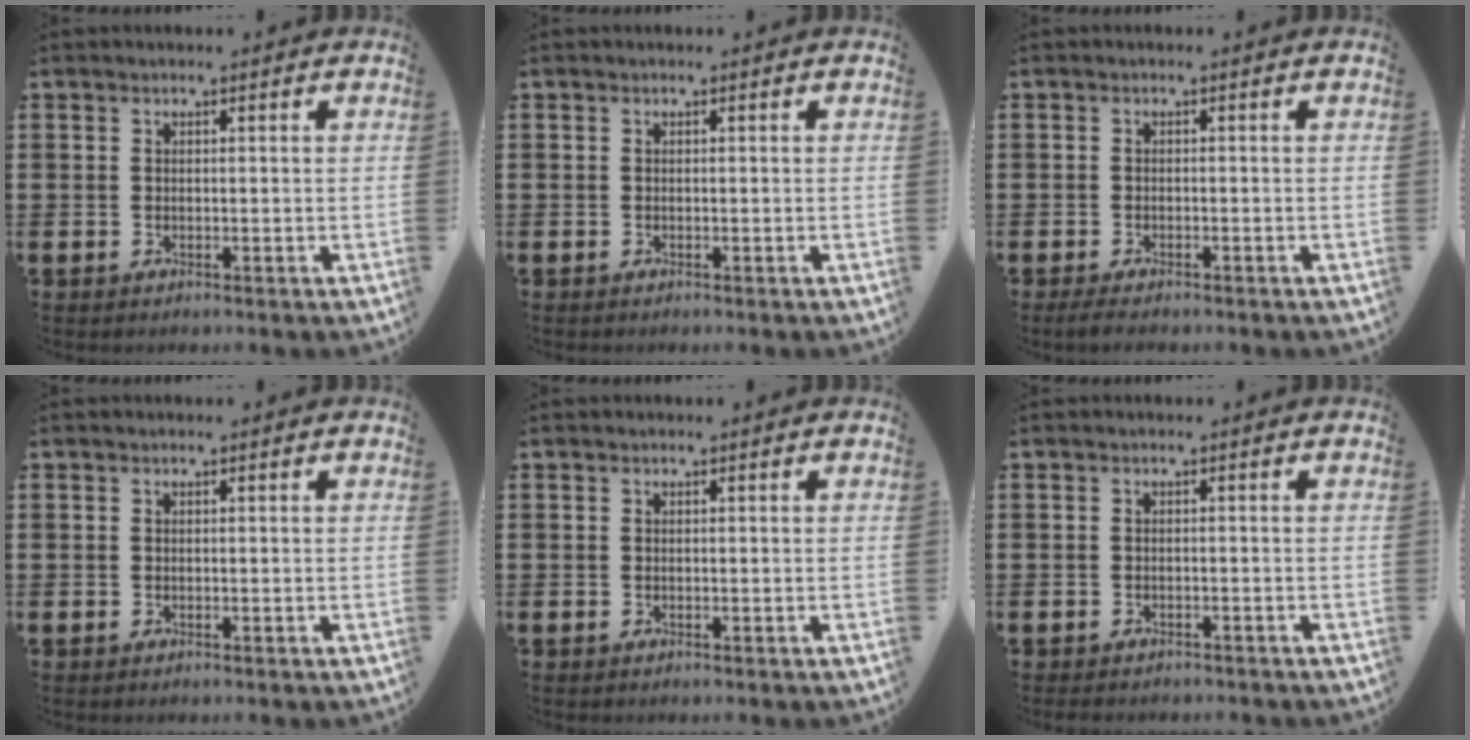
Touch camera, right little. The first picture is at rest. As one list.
[{"total": 0.0}, {"total": 1.0, "force": [-0.7, 0.3, 0.7], "torque": [-0.015, -0.002, -0.015]}, {"total": 0.0}, {"total": 0.0}, {"total": 0.7, "force": [-0.7, 0.0, 0.0], "torque": [-0.003, -0.004, -0.014]}]